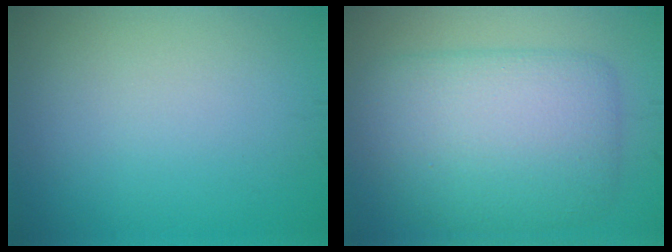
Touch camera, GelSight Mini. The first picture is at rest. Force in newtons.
{"total": 8.7, "press": 8.7, "slide": 0.1}